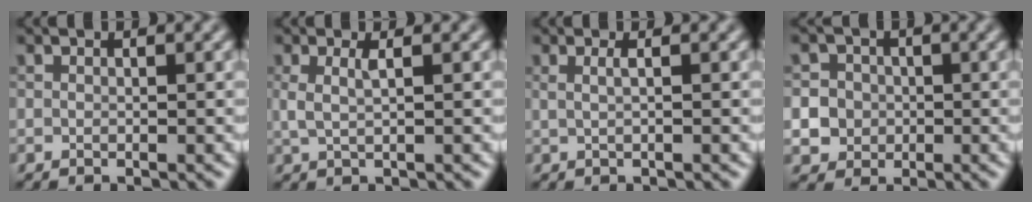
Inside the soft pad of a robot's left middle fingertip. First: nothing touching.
{"total": 1.7, "force": [0.5, 0.5, 1.6], "torque": [-0.030, -0.003, 0.009]}
{"total": 1.5, "force": [0.4, 0.6, 1.3], "torque": [-0.018, -0.001, -0.001]}
{"total": 6.5, "force": [-0.8, 6.2, 1.8], "torque": [-0.028, 0.010, -0.029]}